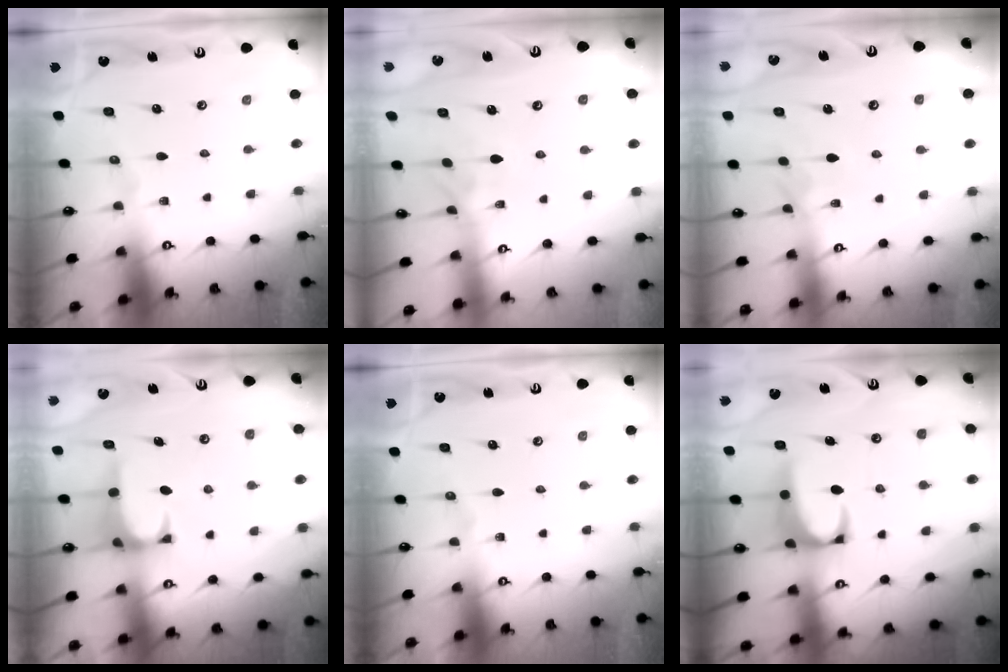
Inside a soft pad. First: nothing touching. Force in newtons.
{"total": 1.6, "press": 1.3, "slide": 0.9}
{"total": 1.4, "press": 1.3, "slide": 0.5}
{"total": 1.2, "press": 1.1, "slide": 0.6}
{"total": 0.0}
{"total": 3.1, "press": 2.9, "slide": 1.1}